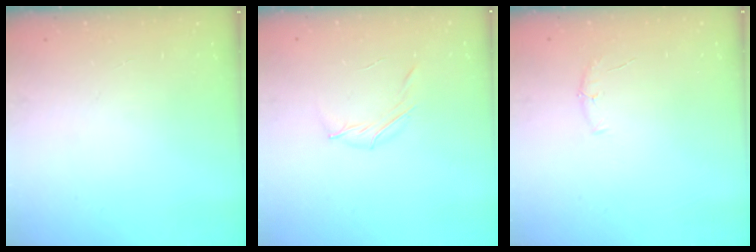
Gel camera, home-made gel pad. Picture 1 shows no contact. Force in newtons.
{"total": 4.0, "press": 3.9, "slide": 1.0}
{"total": 4.8, "press": 4.6, "slide": 1.2}